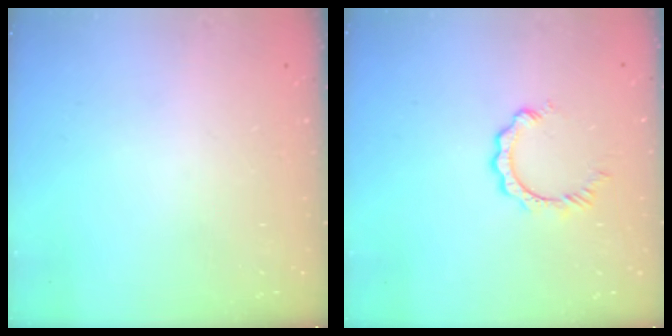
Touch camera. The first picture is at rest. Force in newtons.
{"total": 2.9, "press": 2.9, "slide": 0.4}